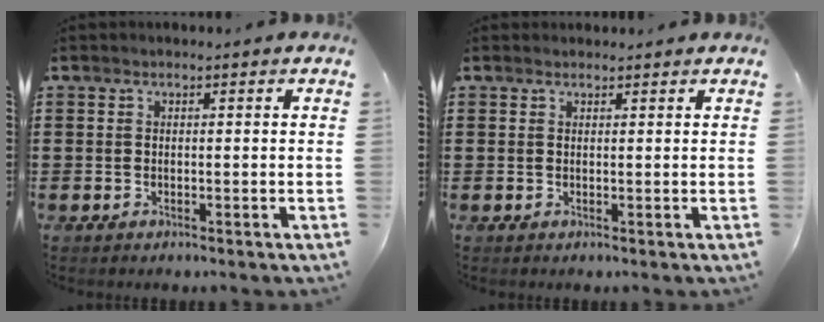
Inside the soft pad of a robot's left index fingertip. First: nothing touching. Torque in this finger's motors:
{"motor_torque": [2.14, 0.00, 0.04, 0.00]}